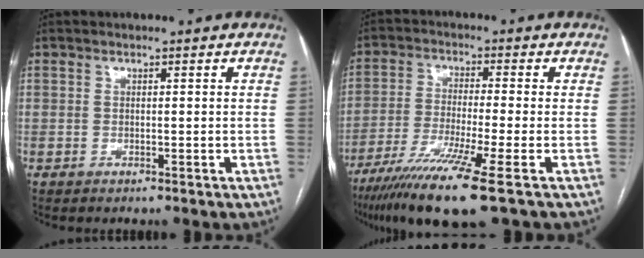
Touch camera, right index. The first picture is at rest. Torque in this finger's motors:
{"motor_torque": [1.56, -0.58, 0.42, 0.19]}